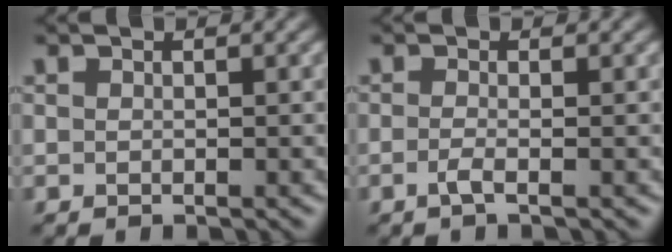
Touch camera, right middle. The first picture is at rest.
{"total": 1.4, "force": [-0.6, 0.3, 1.2], "torque": [-0.024, -0.001, -0.016]}